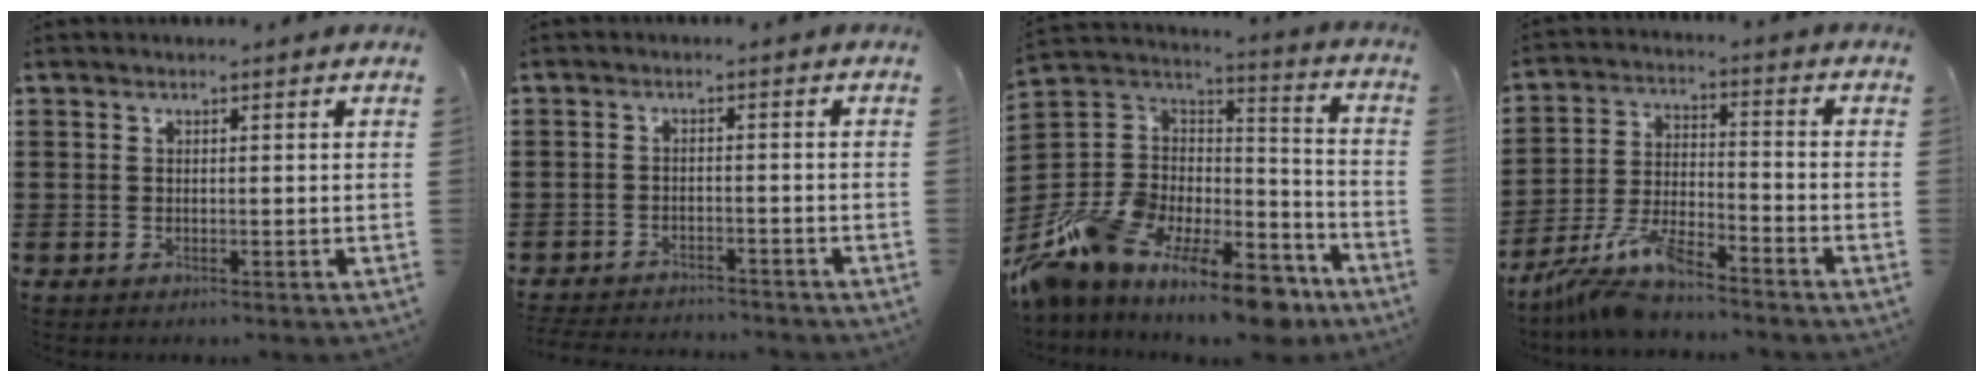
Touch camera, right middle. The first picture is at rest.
{"total": 3.1, "force": [-3.1, 0.4, -0.1], "torque": [-0.004, 0.000, -0.067]}
{"total": 14.6, "force": [-12.2, 5.8, 5.5], "torque": [-0.123, 0.035, -0.228]}
{"total": 11.0, "force": [-9.7, -0.1, 5.3], "torque": [-0.125, -0.008, -0.200]}